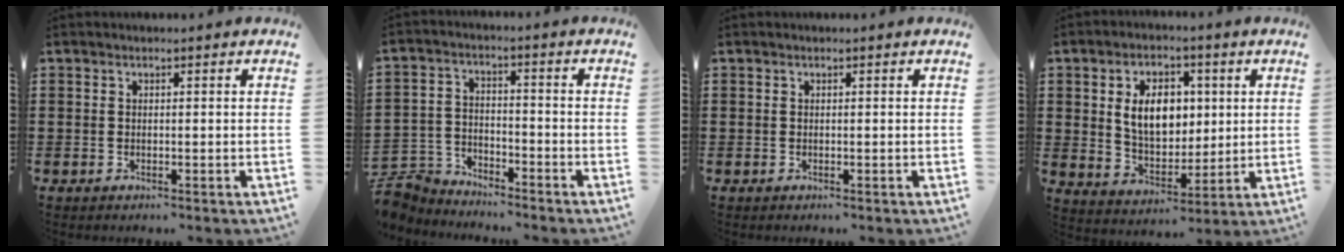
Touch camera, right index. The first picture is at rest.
{"total": 5.6, "force": [-5.5, 1.4, 0.1], "torque": [-0.031, 0.002, -0.119]}
{"total": 0.0}
{"total": 8.8, "force": [1.8, 6.0, 6.2], "torque": [-0.121, 0.010, 0.026]}